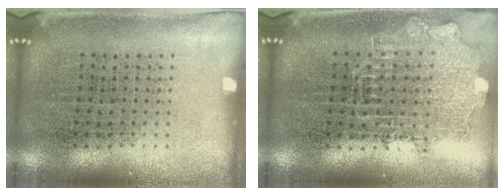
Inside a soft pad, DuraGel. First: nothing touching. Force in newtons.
{"total": 1.2, "press": 1.1, "slide": 0.5}